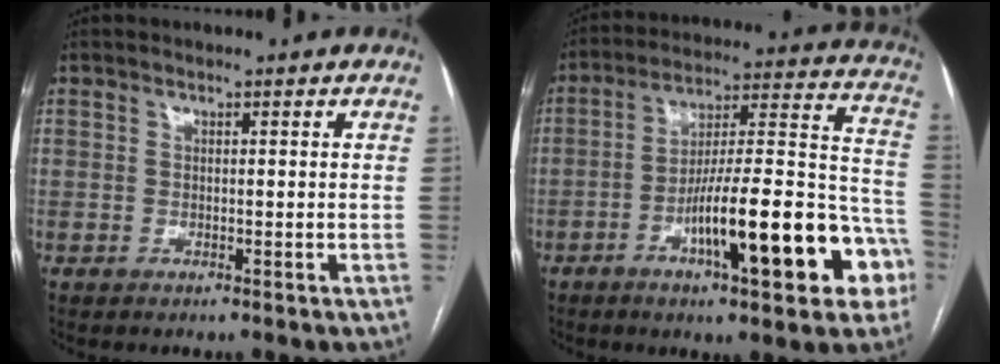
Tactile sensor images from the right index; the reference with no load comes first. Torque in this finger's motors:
{"motor_torque": [1.36, -0.78, 1.05, 0.21]}